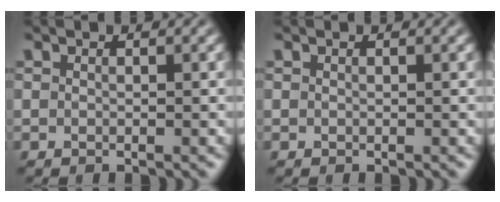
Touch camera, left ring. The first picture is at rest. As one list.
[{"total": 0.0}]